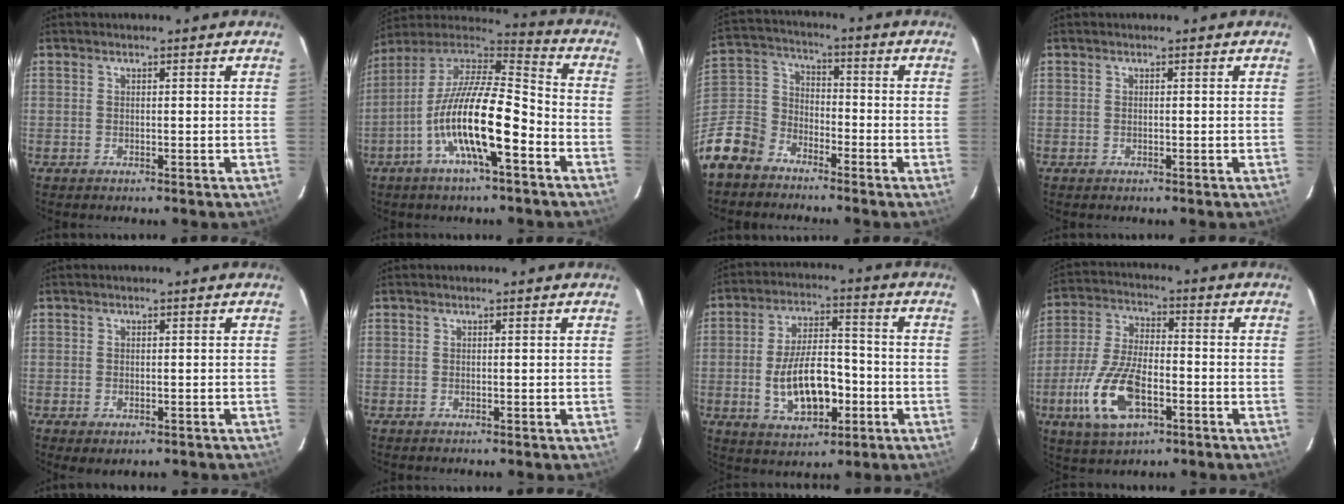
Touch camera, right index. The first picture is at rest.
{"total": 17.9, "force": [-7.2, 4.5, 15.8], "torque": [-0.293, -0.016, -0.143]}
{"total": 13.9, "force": [-9.3, 9.2, 4.6], "torque": [-0.137, 0.033, -0.181]}
{"total": 0.0}
{"total": 2.5, "force": [-1.2, 1.5, 1.7], "torque": [-0.029, -0.009, -0.014]}
{"total": 0.0}
{"total": 12.9, "force": [-3.3, 6.3, 10.7], "torque": [-0.204, 0.007, -0.040]}
{"total": 14.6, "force": [-5.7, 6.5, 11.7], "torque": [-0.255, -0.012, -0.103]}